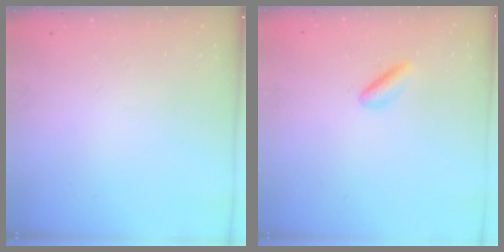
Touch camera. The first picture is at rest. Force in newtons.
{"total": 3.3, "press": 3.3, "slide": 0.4}